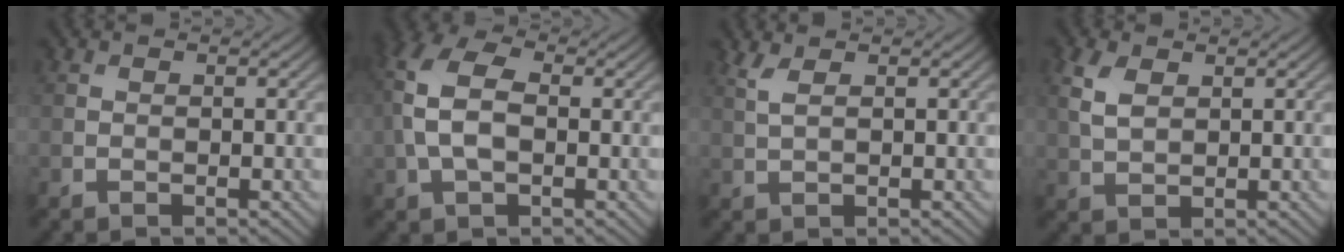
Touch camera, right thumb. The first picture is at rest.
{"total": 7.7, "force": [0.3, 4.5, 6.3], "torque": [-0.165, 0.014, -0.005]}
{"total": 1.8, "force": [1.1, 0.4, 1.4], "torque": [-0.042, 0.004, 0.025]}
{"total": 3.7, "force": [1.5, 2.1, 2.6], "torque": [-0.074, 0.004, 0.031]}